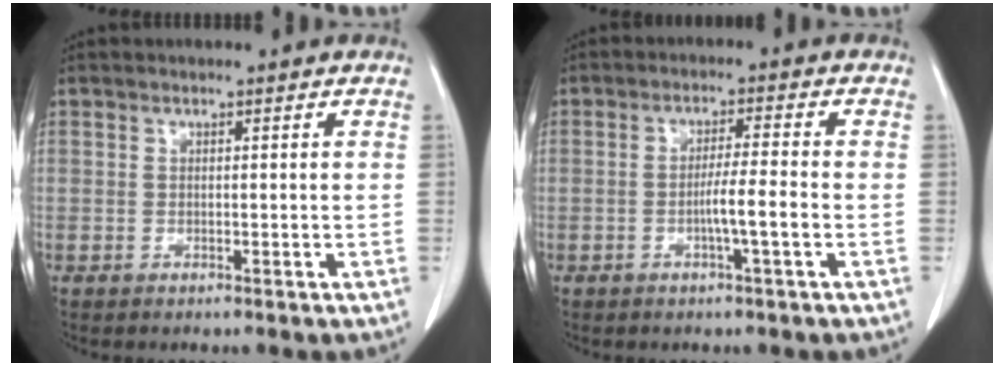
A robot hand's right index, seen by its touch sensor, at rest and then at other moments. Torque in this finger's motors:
{"motor_torque": [1.24, -0.63, 0.64, 0.11]}